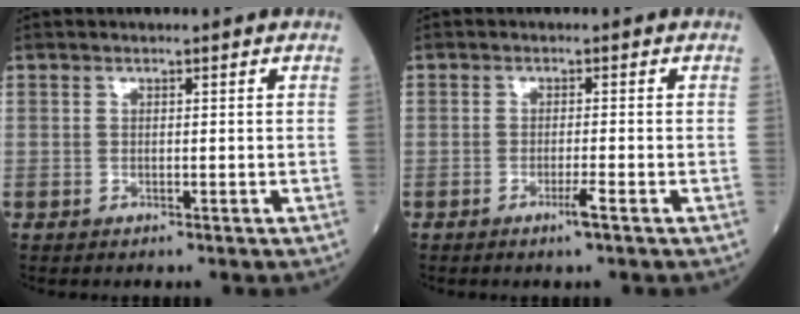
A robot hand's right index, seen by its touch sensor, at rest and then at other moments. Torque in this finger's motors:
{"motor_torque": [0.44, -0.19, 0.21, 0.07]}